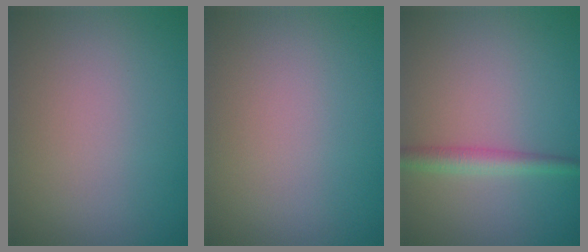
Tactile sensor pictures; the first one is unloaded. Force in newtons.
{"total": 0.0}
{"total": 2.4, "press": 2.4, "slide": 0.0}